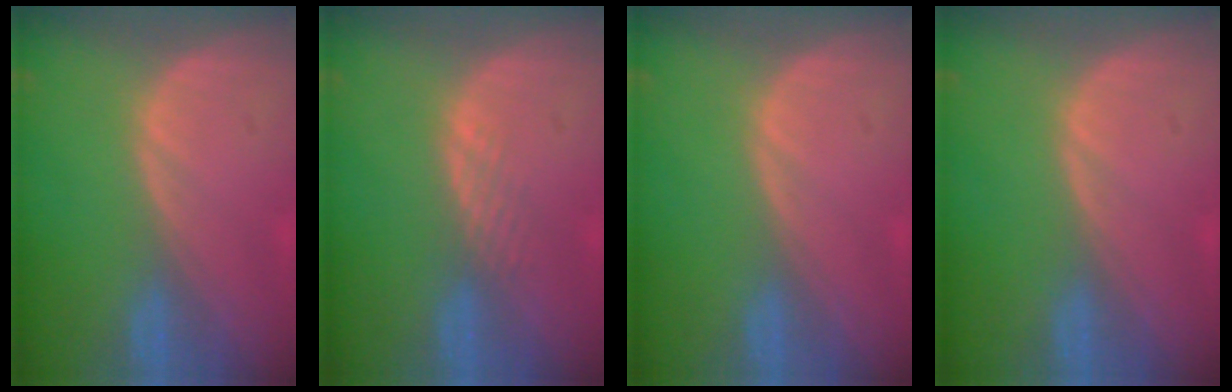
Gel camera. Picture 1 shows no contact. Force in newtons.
{"total": 1.6, "press": 1.6, "slide": 0.1}
{"total": 0.0}
{"total": 0.0}